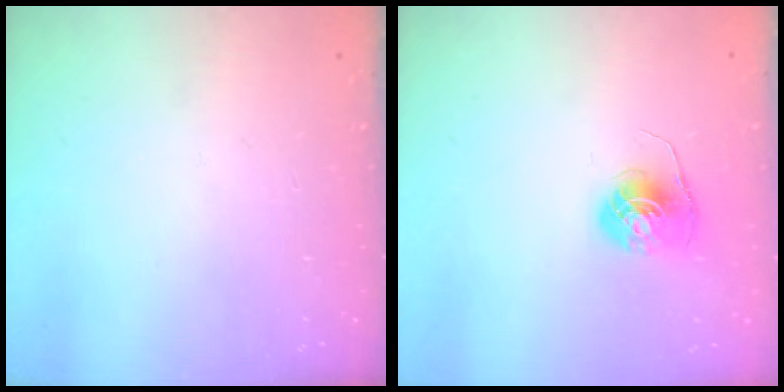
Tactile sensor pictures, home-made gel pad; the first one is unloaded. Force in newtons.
{"total": 6.0, "press": 6.0, "slide": 0.5}